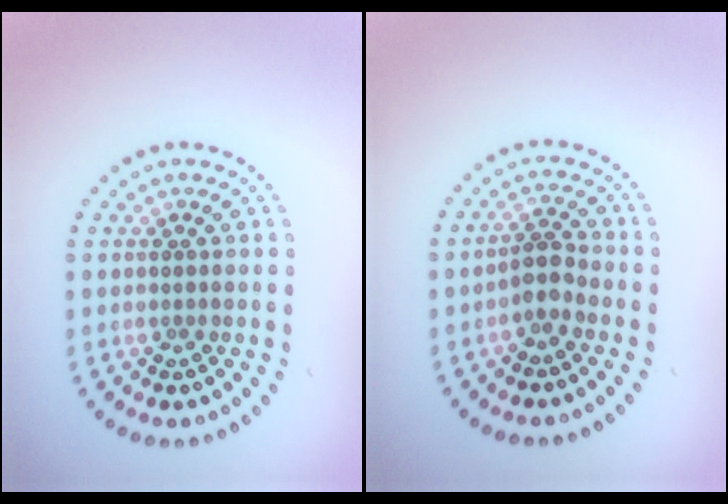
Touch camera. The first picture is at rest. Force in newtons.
{"total": 1.9, "press": 1.5, "slide": 1.2}